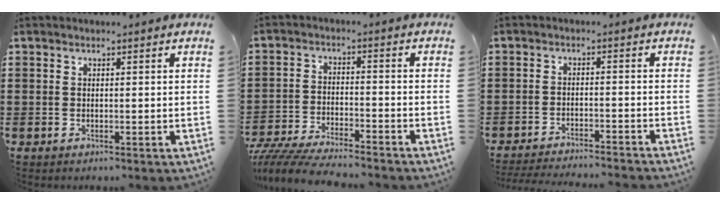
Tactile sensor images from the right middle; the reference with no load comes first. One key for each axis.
{"total": 6.3, "fx": -6.1, "fy": 0.4, "fz": 1.5, "tx": -0.038, "ty": -0.001, "tz": -0.122}
{"total": 3.4, "fx": -3.3, "fy": -0.3, "fz": 0.5, "tx": -0.009, "ty": -0.003, "tz": -0.069}